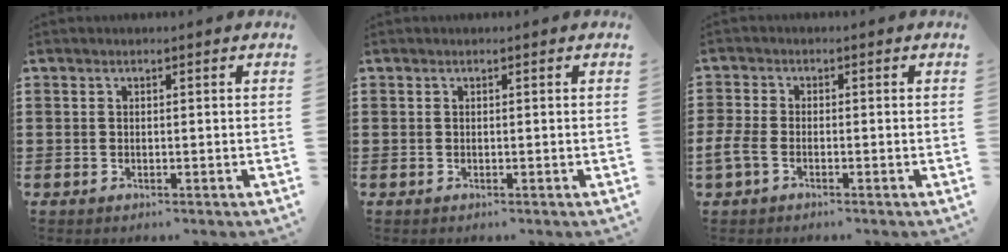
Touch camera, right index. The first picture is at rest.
{"total": 0.0}
{"total": 2.9, "force": [-1.7, 1.3, 1.9], "torque": [-0.055, -0.005, -0.036]}